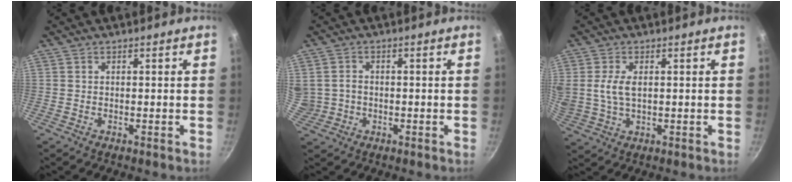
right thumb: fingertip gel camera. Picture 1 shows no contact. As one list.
[{"total": 6.3, "force": [-0.1, 5.6, 2.9], "torque": [-0.060, 0.014, 0.005]}, {"total": 5.9, "force": [1.0, 3.3, 4.8], "torque": [-0.096, -0.001, 0.021]}]